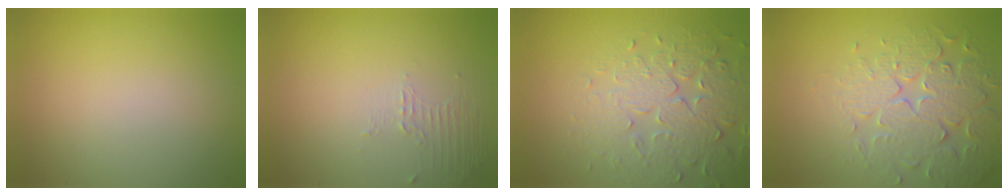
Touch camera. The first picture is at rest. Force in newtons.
{"total": 1.1, "press": 0.2, "slide": 1.0}
{"total": 4.6, "press": 4.5, "slide": 1.1}
{"total": 5.1, "press": 5.0, "slide": 1.0}